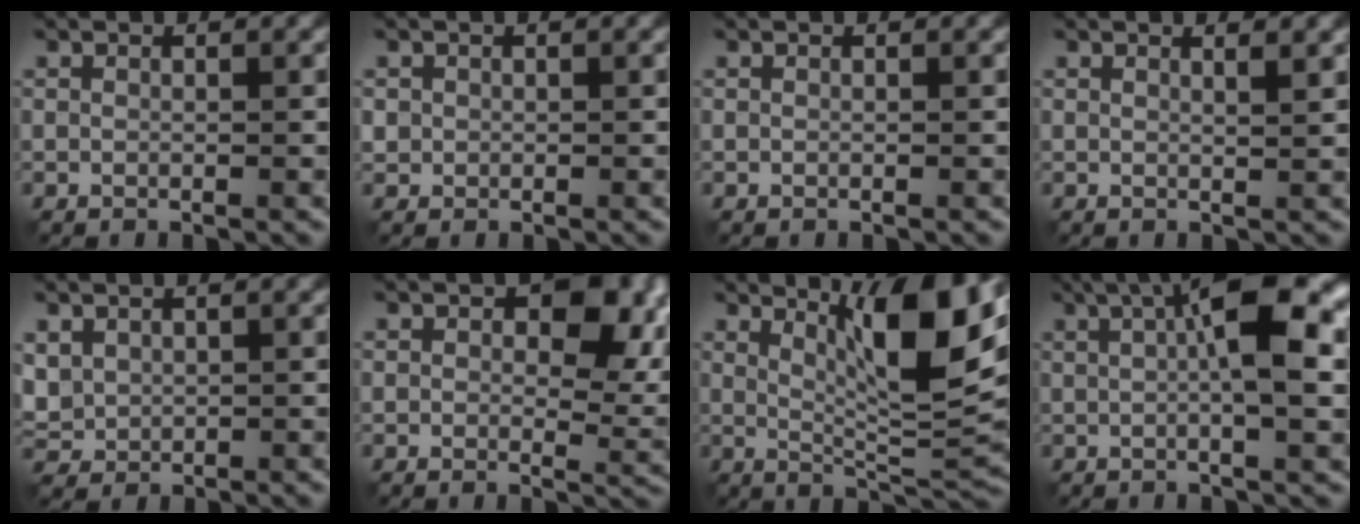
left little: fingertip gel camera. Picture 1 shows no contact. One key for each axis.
{"total": 0.8, "fx": 0.2, "fy": 0.8, "fz": 0.0, "tx": 0.001, "ty": -0.001, "tz": 0.006}
{"total": 0.0}
{"total": 1.9, "fx": 1.2, "fy": 0.7, "fz": 1.4, "tx": -0.006, "ty": 0.009, "tz": 0.004}
{"total": 2.3, "fx": 0.8, "fy": 1.9, "fz": 1.1, "tx": -0.033, "ty": 0.002, "tz": 0.018}
{"total": 9.1, "fx": 2.8, "fy": 5.0, "fz": 7.1, "tx": -0.102, "ty": 0.001, "tz": 0.044}
{"total": 9.8, "fx": 4.0, "fy": 2.3, "fz": 8.7, "tx": -0.128, "ty": -0.004, "tz": 0.068}
{"total": 9.1, "fx": 1.8, "fy": 2.7, "fz": 8.5, "tx": -0.133, "ty": 0.014, "tz": 0.020}